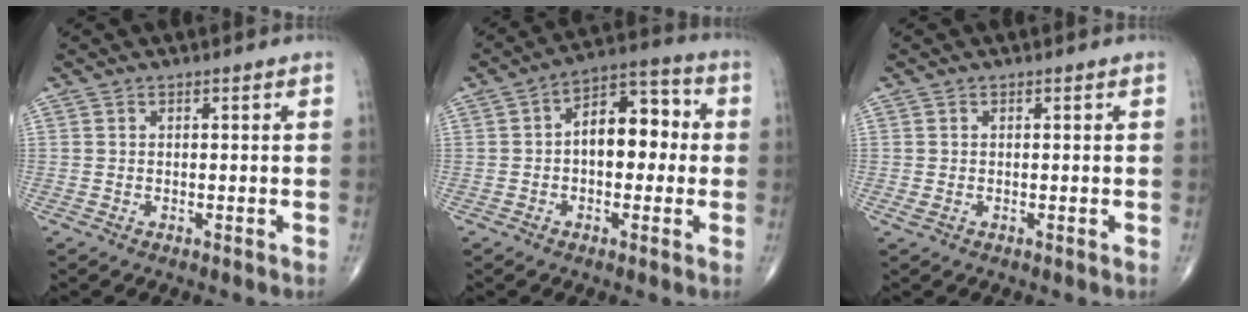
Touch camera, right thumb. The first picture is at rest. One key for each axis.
{"total": 10.8, "fx": 0.2, "fy": 6.5, "fz": 8.6, "tx": -0.097, "ty": 0.035, "tz": -0.009}
{"total": 1.1, "fx": -0.2, "fy": 0.5, "fz": 1.0, "tx": -0.022, "ty": 0.002, "tz": 0.000}